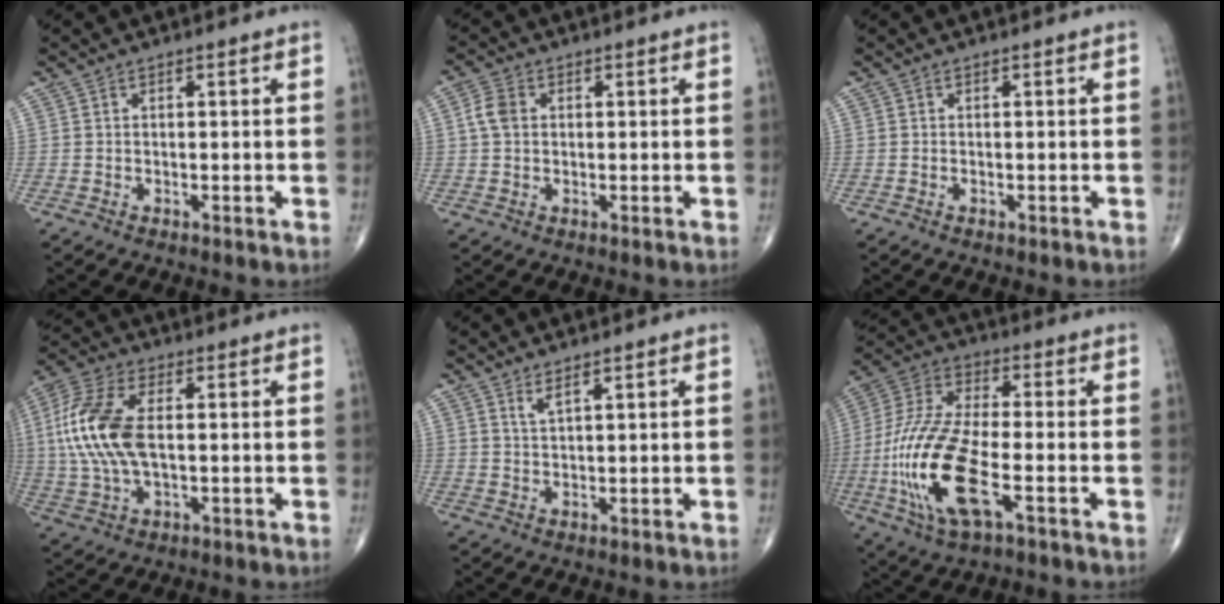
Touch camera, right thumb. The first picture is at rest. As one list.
[{"total": 3.7, "force": [0.6, 2.8, 2.4], "torque": [-0.052, 0.009, 0.006]}, {"total": 0.0}, {"total": 15.0, "force": [1.2, 7.6, 12.8], "torque": [-0.295, 0.011, 0.021]}, {"total": 2.1, "force": [1.5, 0.3, 1.5], "torque": [-0.030, -0.011, 0.033]}, {"total": 19.5, "force": [-5.5, 7.1, 17.4], "torque": [-0.385, 0.012, -0.097]}]